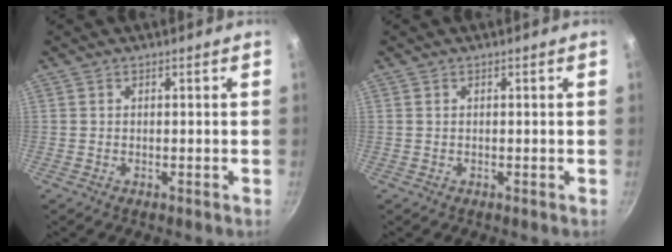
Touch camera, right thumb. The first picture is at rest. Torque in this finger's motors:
{"motor_torque": [0.05, 0.05, -0.06, -0.05, 0.03]}